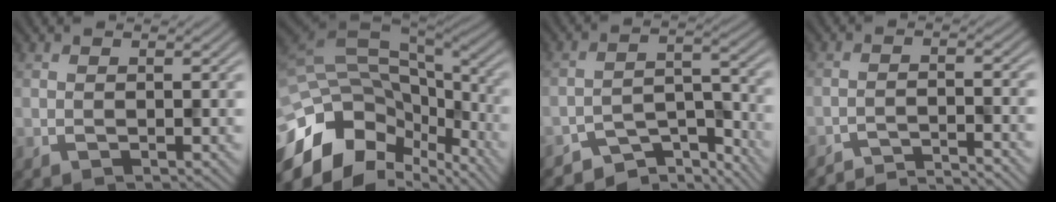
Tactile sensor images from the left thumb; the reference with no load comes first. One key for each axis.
{"total": 15.1, "fx": -6.6, "fy": 9.1, "fz": 10.1, "tx": -0.262, "ty": -0.031, "tz": -0.098}
{"total": 7.9, "fx": -6.8, "fy": 2.6, "fz": 3.0, "tx": -0.040, "ty": -0.001, "tz": -0.120}
{"total": 4.6, "fx": -4.4, "fy": 0.2, "fz": 1.4, "tx": -0.021, "ty": 0.007, "tz": -0.079}